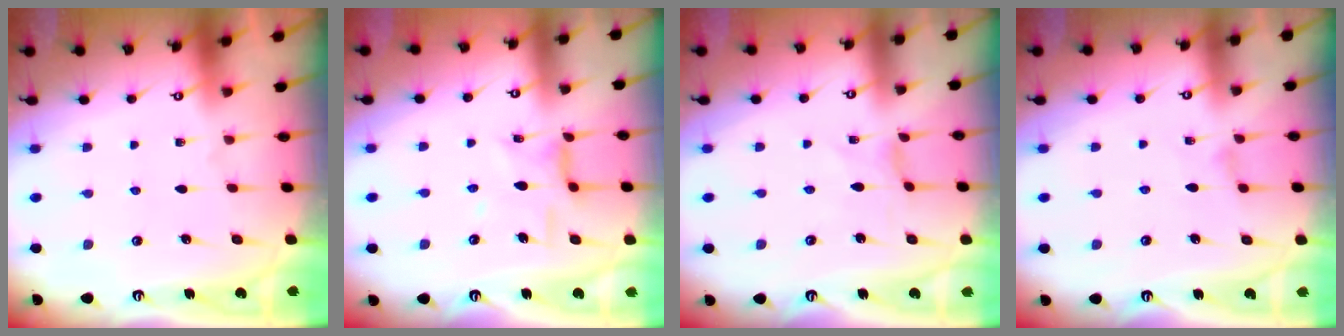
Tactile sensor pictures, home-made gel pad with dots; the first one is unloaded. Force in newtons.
{"total": 8.5, "press": 8.5, "slide": 0.6}
{"total": 0.0}
{"total": 0.8, "press": 0.7, "slide": 0.3}